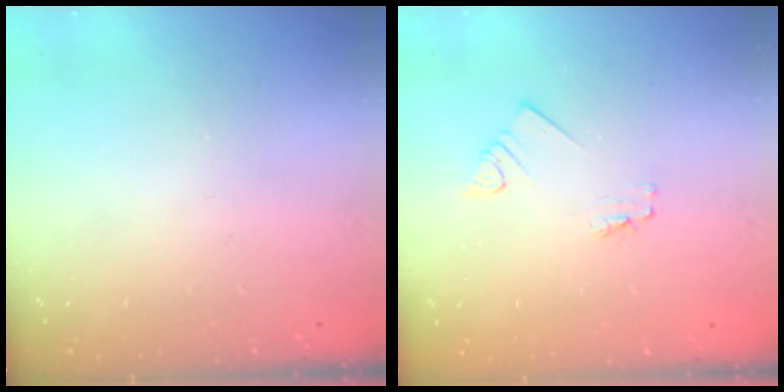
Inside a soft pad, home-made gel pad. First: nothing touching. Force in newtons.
{"total": 1.6, "press": 1.6, "slide": 0.1}